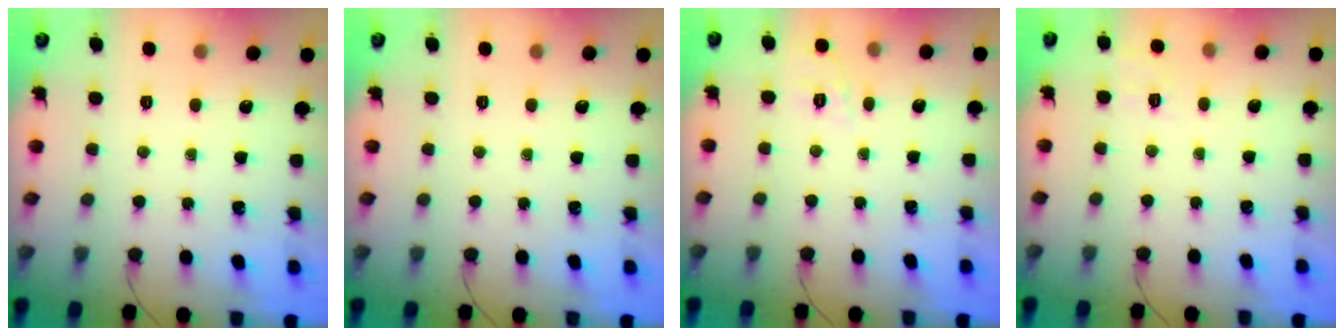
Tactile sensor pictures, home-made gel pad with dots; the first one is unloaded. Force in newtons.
{"total": 0.0}
{"total": 5.8, "press": 5.6, "slide": 1.6}
{"total": 7.7, "press": 7.5, "slide": 1.9}